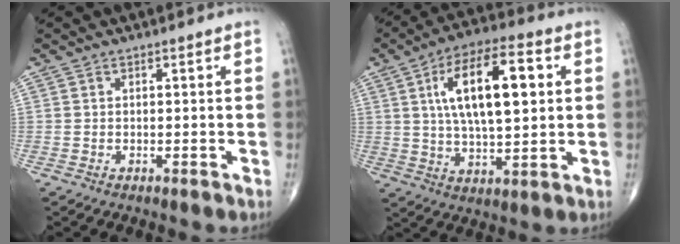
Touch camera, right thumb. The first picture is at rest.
{"total": 17.0, "force": [4.1, 6.8, 15.0], "torque": [-0.247, 0.004, 0.067]}